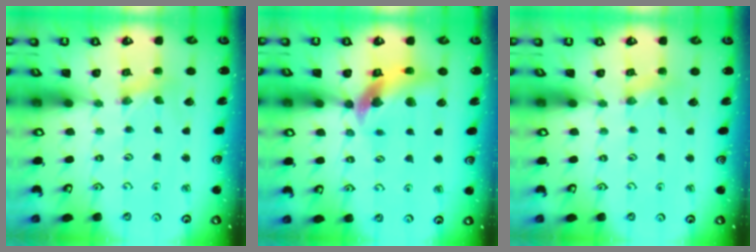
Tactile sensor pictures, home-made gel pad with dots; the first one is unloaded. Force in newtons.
{"total": 11.7, "press": 11.6, "slide": 1.6}
{"total": 2.3, "press": 2.3, "slide": 0.3}